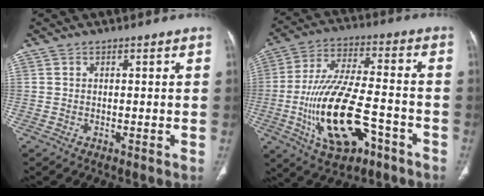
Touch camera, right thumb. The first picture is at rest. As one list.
[{"total": 19.3, "force": [-6.8, 8.4, 16.0], "torque": [-0.306, 0.032, -0.107]}]